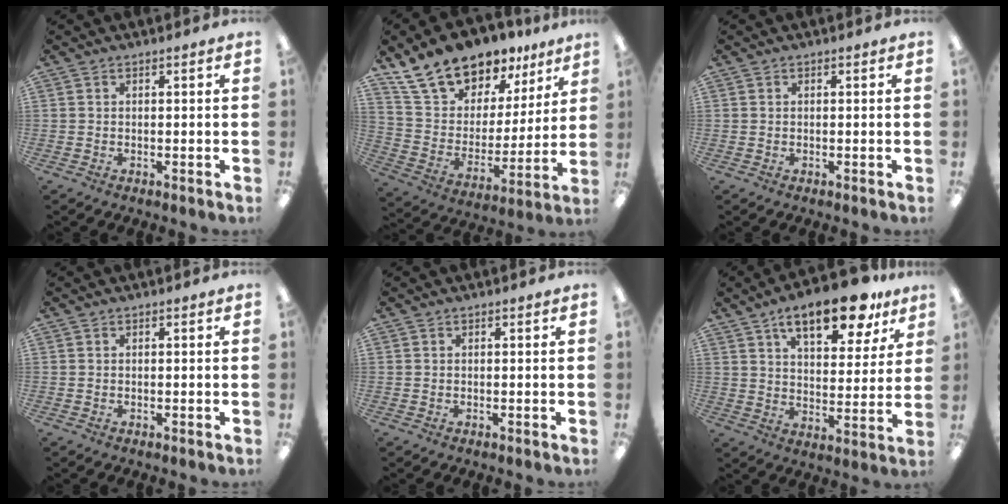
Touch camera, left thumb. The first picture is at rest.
{"total": 16.4, "force": [13.8, 8.0, 4.0], "torque": [-0.097, -0.100, 0.257]}
{"total": 0.0}
{"total": 0.0}
{"total": 0.0}
{"total": 16.4, "force": [10.9, 6.7, 10.3], "torque": [-0.145, -0.048, 0.177]}